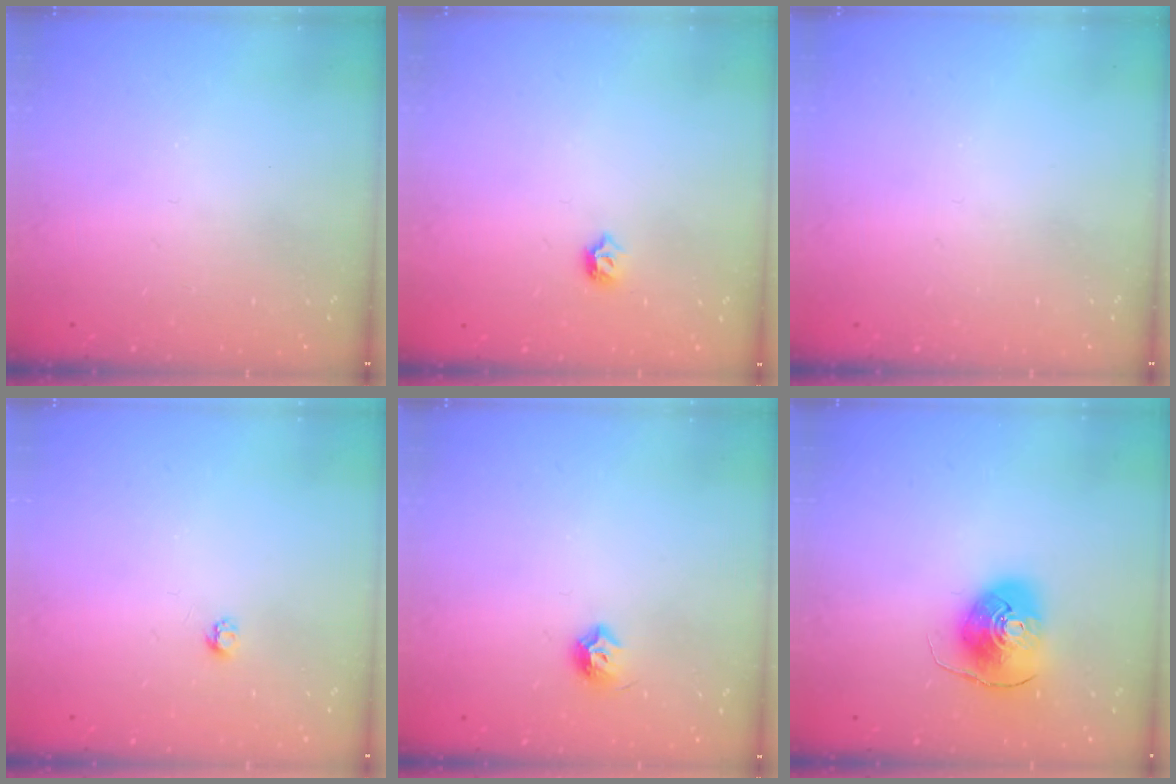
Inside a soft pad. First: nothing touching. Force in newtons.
{"total": 4.8, "press": 4.7, "slide": 1.0}
{"total": 0.0}
{"total": 2.7, "press": 2.7, "slide": 0.4}
{"total": 6.8, "press": 6.7, "slide": 0.8}
{"total": 10.2, "press": 10.1, "slide": 1.1}